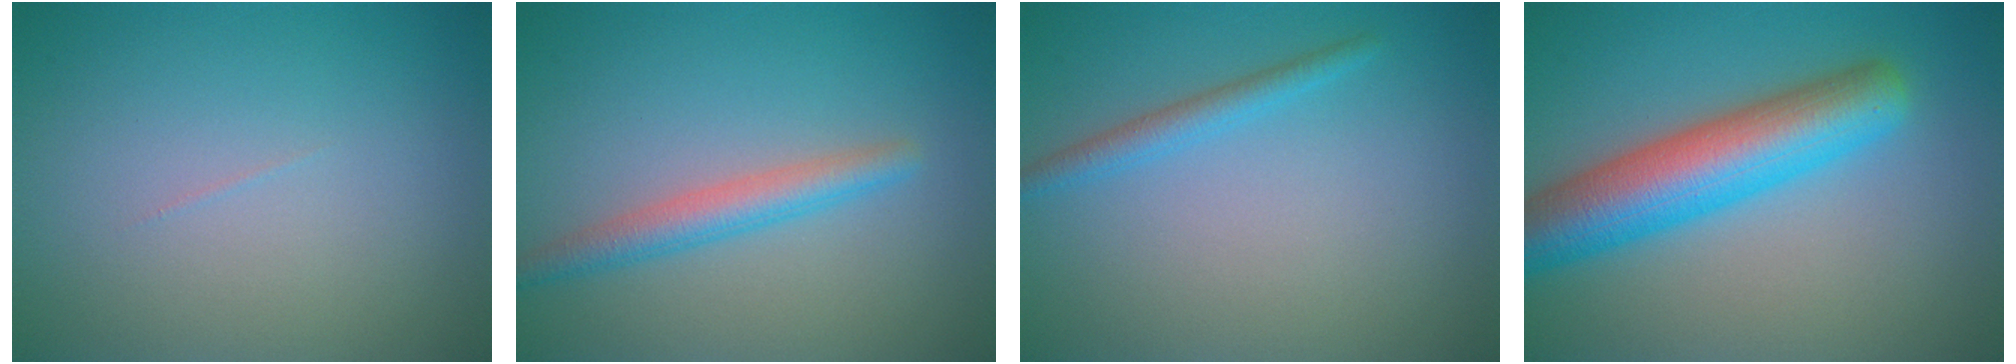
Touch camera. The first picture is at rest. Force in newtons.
{"total": 2.8, "press": 2.8, "slide": 0.1}
{"total": 1.8, "press": 1.8, "slide": 0.1}
{"total": 8.1, "press": 8.1, "slide": 0.2}